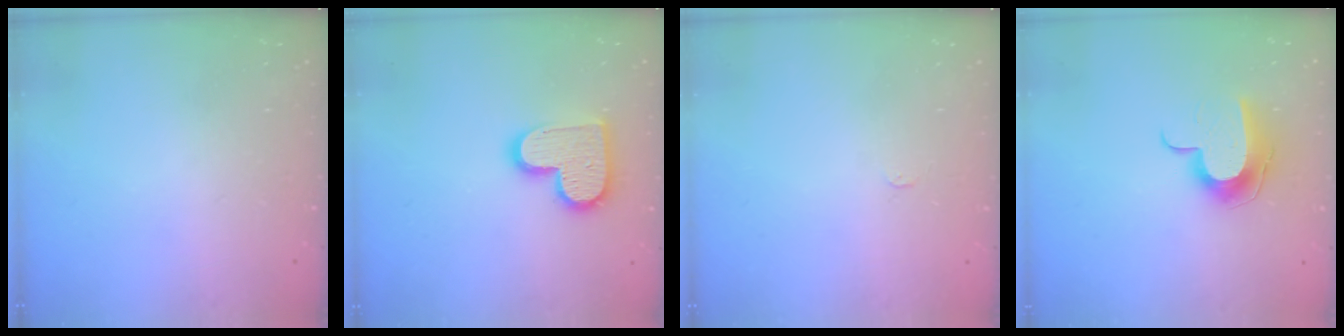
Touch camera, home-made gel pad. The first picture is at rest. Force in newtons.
{"total": 14.2, "press": 14.2, "slide": 1.1}
{"total": 2.4, "press": 2.4, "slide": 0.3}
{"total": 10.3, "press": 10.3, "slide": 0.3}